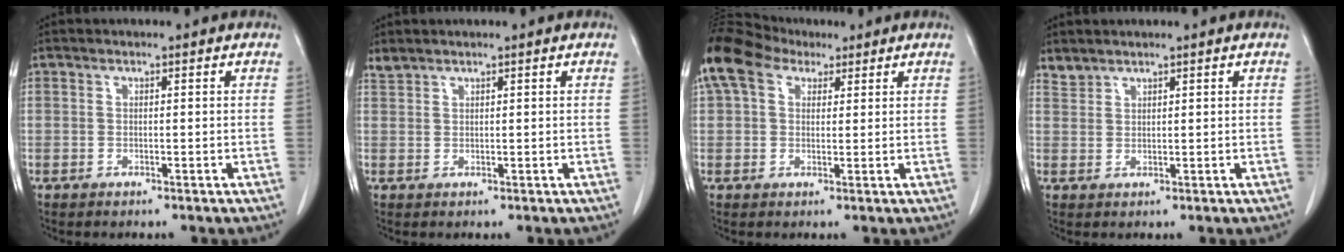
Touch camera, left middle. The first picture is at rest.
{"total": 1.1, "force": [1.1, 0.1, 0.0], "torque": [-0.007, 0.006, 0.028]}
{"total": 10.6, "force": [6.1, 6.7, 5.6], "torque": [-0.132, 0.059, 0.116]}
{"total": 1.6, "force": [1.6, 0.3, -0.1], "torque": [0.002, 0.005, 0.035]}